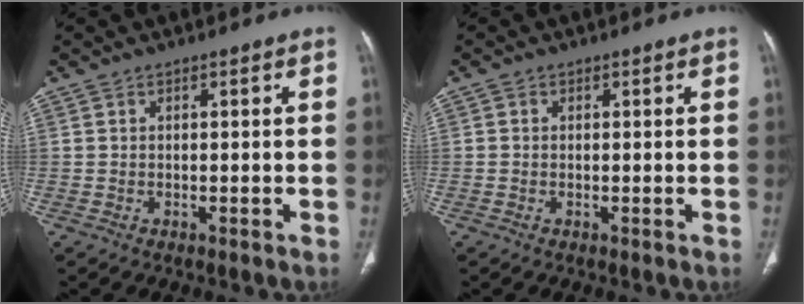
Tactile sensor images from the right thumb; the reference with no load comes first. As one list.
[{"total": 0.0}]